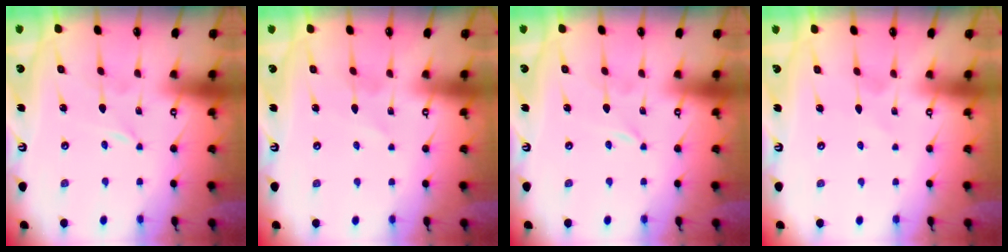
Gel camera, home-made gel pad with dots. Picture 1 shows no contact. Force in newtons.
{"total": 2.4, "press": 2.3, "slide": 0.3}
{"total": 0.0}
{"total": 0.7, "press": 0.7, "slide": 0.1}